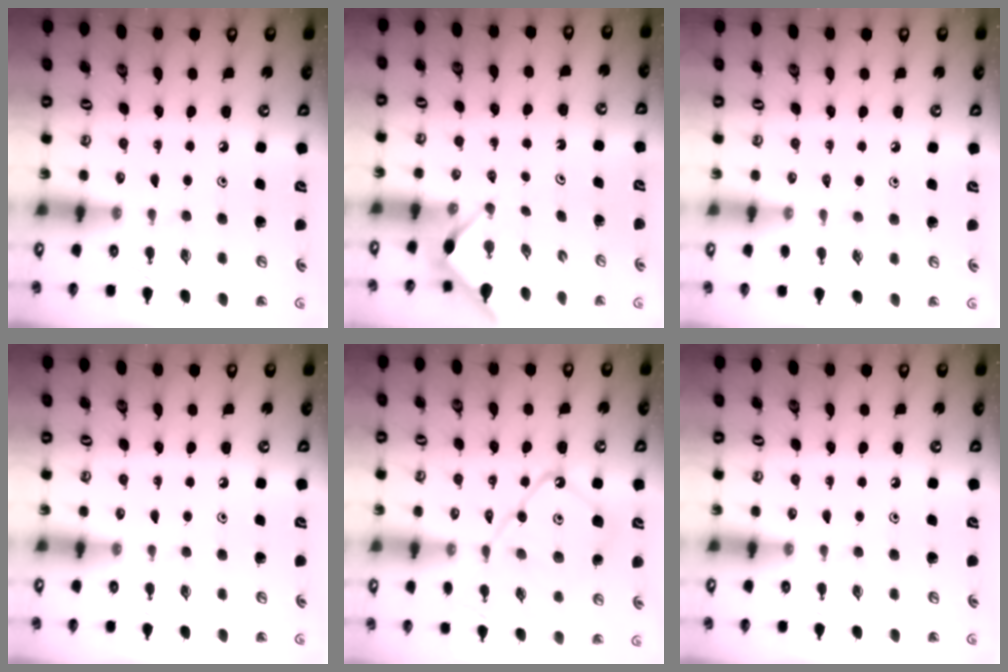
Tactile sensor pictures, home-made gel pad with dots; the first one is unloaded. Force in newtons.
{"total": 2.8, "press": 2.8, "slide": 0.3}
{"total": 2.0, "press": 2.0, "slide": 0.4}
{"total": 0.0}
{"total": 14.0, "press": 13.9, "slide": 1.5}
{"total": 0.0}